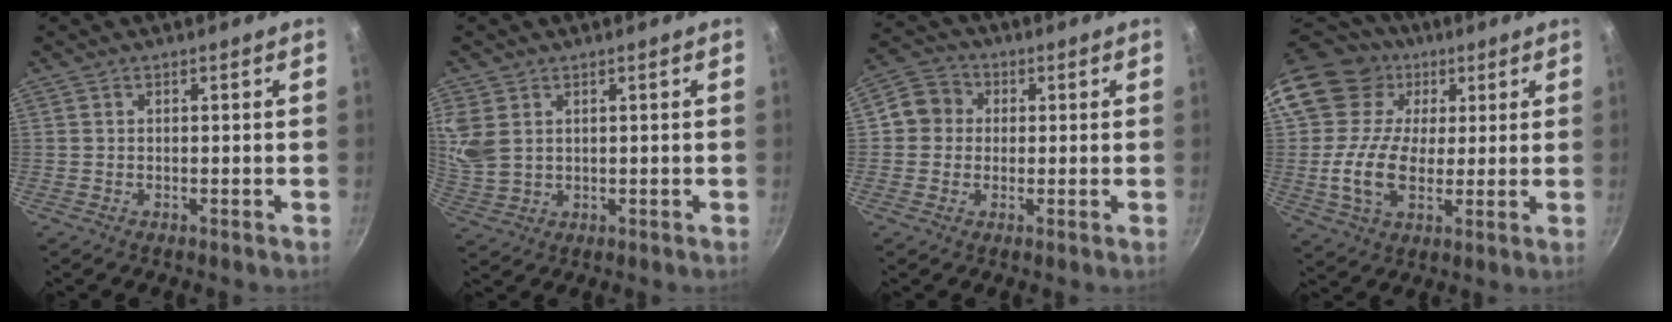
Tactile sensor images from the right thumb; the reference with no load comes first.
{"total": 6.6, "force": [2.3, 4.6, 4.2], "torque": [-0.081, -0.009, 0.054]}
{"total": 5.3, "force": [0.5, 5.1, 1.5], "torque": [0.009, 0.009, -0.009]}
{"total": 16.3, "force": [4.2, 12.8, 9.2], "torque": [-0.151, 0.002, 0.070]}